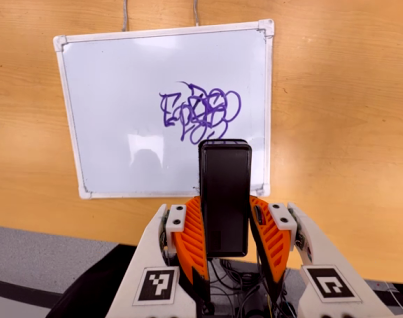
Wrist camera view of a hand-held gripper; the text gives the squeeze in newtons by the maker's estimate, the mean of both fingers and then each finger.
{"total": 4.0, "left": 2.5, "right": 5.4}